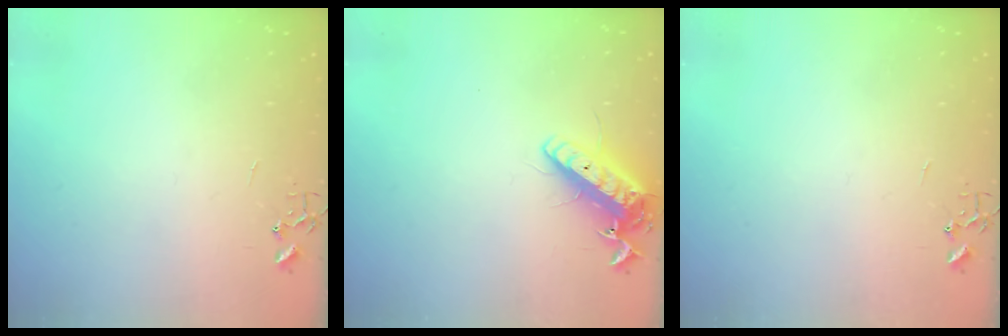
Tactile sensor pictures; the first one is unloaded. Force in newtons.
{"total": 13.4, "press": 13.1, "slide": 2.5}
{"total": 0.0}